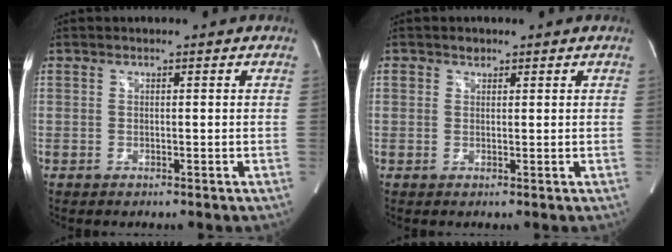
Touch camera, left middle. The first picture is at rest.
{"total": 1.1, "force": [0.8, 0.7, 0.2], "torque": [-0.002, 0.000, 0.012]}